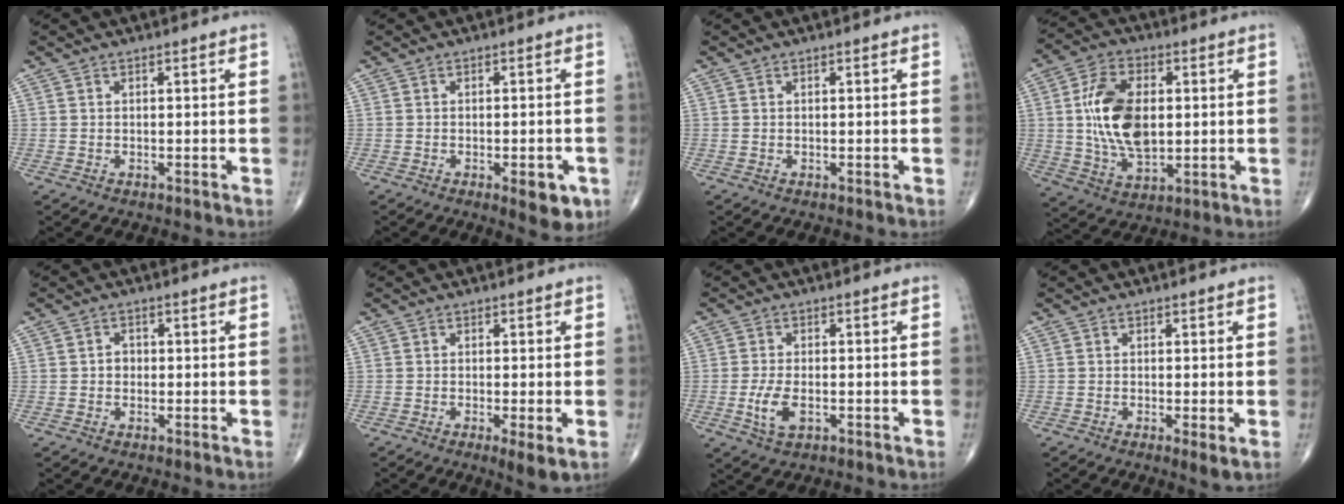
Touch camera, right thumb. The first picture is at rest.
{"total": 5.7, "force": [-2.3, 2.2, 4.7], "torque": [-0.045, 0.001, -0.023]}
{"total": 0.0}
{"total": 15.0, "force": [1.4, 8.6, 12.3], "torque": [-0.219, -0.002, 0.029]}
{"total": 1.7, "force": [-0.2, 1.4, 0.8], "torque": [0.000, 0.005, -0.007]}
{"total": 3.7, "force": [-1.0, 0.6, 3.5], "torque": [-0.065, -0.014, -0.021]}
{"total": 5.0, "force": [-1.4, 2.6, 4.0], "torque": [-0.083, 0.001, -0.021]}
{"total": 2.3, "force": [-0.5, 0.3, 2.2], "torque": [-0.046, -0.011, -0.012]}